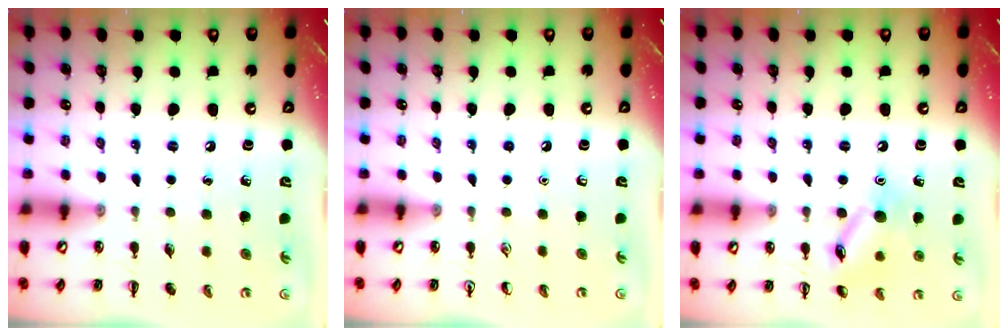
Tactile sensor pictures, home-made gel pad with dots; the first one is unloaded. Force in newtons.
{"total": 0.0}
{"total": 11.7, "press": 11.7, "slide": 0.6}